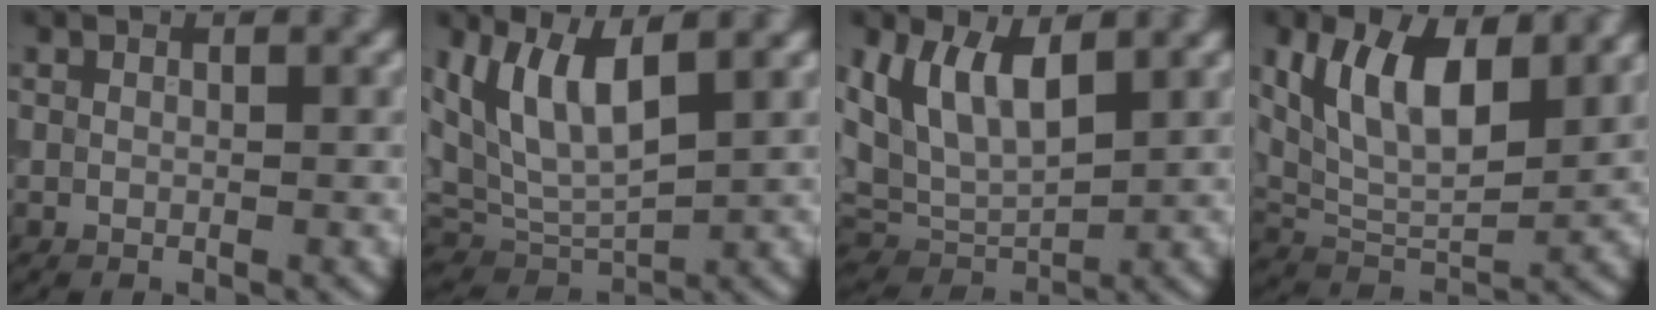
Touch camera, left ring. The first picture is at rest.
{"total": 7.3, "force": [3.5, 2.8, 5.7], "torque": [-0.127, -0.001, 0.066]}
{"total": 7.1, "force": [2.6, 3.9, 5.3], "torque": [-0.120, -0.005, 0.047]}
{"total": 9.0, "force": [3.9, 4.1, 7.0], "torque": [-0.133, 0.000, 0.067]}